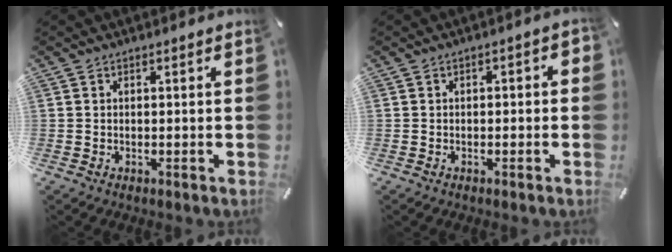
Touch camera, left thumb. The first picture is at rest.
{"total": 1.8, "force": [-1.0, 0.9, 1.1], "torque": [-0.019, 0.007, -0.021]}